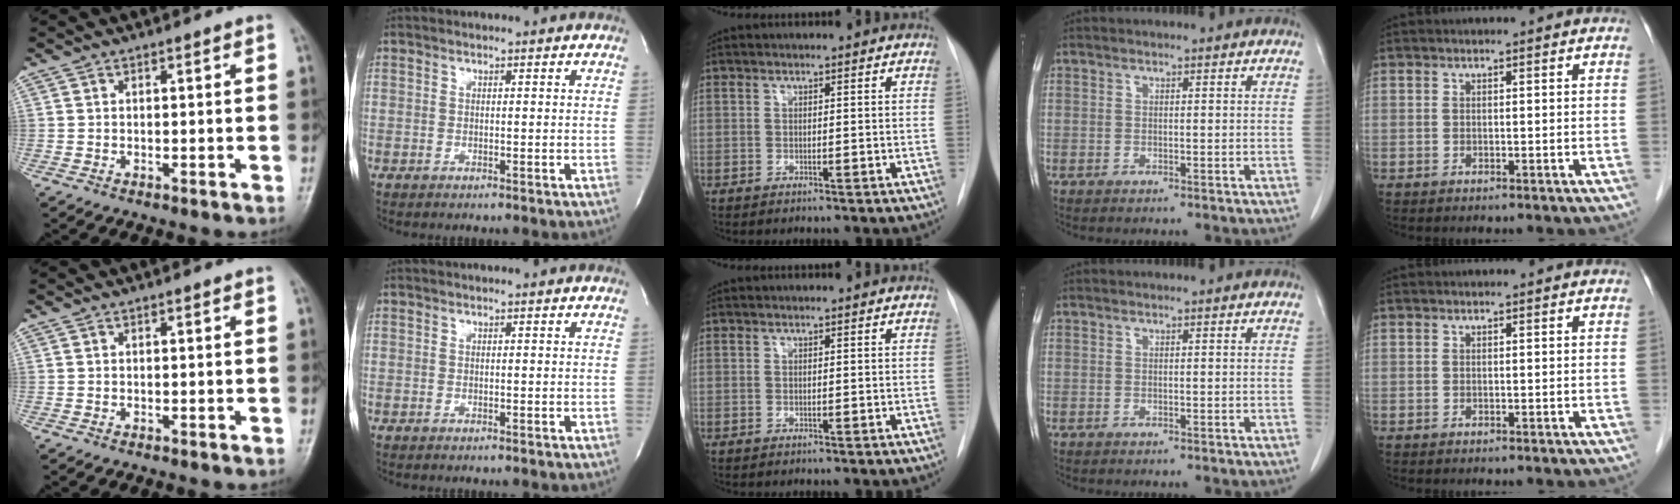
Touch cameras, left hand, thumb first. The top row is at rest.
{}